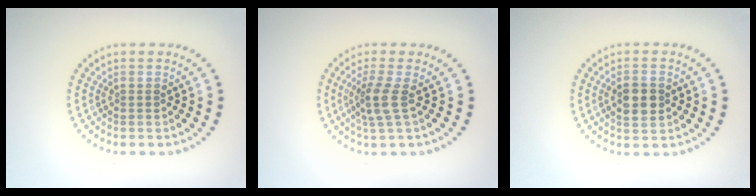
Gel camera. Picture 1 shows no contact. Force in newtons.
{"total": 2.6, "press": 2.0, "slide": 1.7}
{"total": 2.8, "press": 2.8, "slide": 0.2}